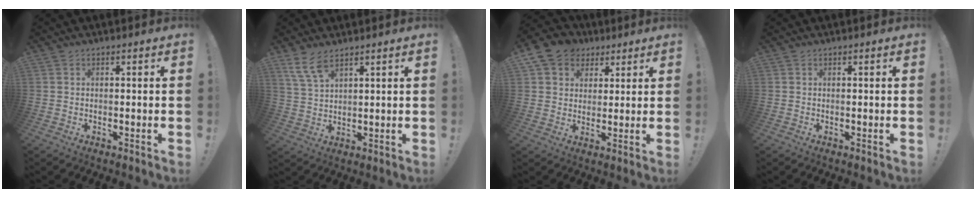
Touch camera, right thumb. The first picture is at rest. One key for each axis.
{"total": 6.9, "fx": 5.1, "fy": 2.2, "fz": 4.1, "tx": -0.082, "ty": -0.022, "tz": 0.098}
{"total": 9.5, "fx": 4.2, "fy": 8.0, "fz": 2.9, "tx": -0.049, "ty": -0.015, "tz": 0.089}
{"total": 0.0}